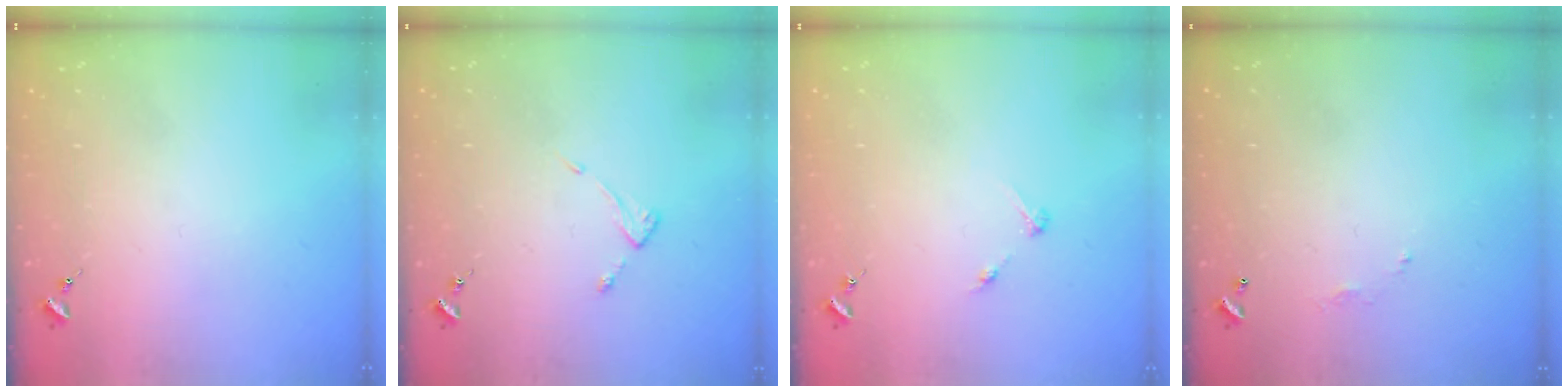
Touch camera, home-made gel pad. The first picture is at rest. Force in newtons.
{"total": 2.6, "press": 2.6, "slide": 0.3}
{"total": 2.8, "press": 2.8, "slide": 0.3}
{"total": 3.6, "press": 3.6, "slide": 0.1}